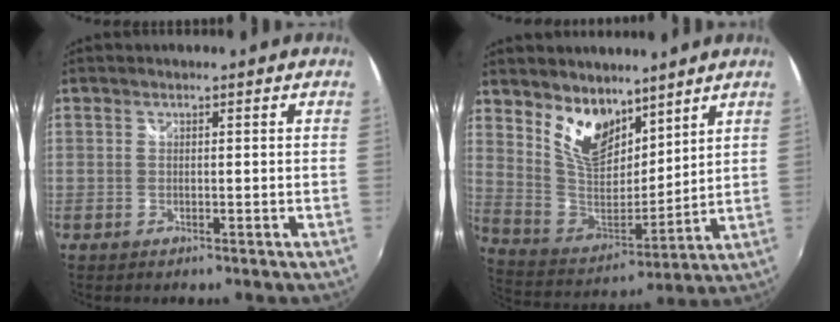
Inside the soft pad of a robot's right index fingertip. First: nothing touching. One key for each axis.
{"total": 12.7, "fx": 8.5, "fy": 6.7, "fz": 6.6, "tx": -0.129, "ty": -0.004, "tz": 0.169}